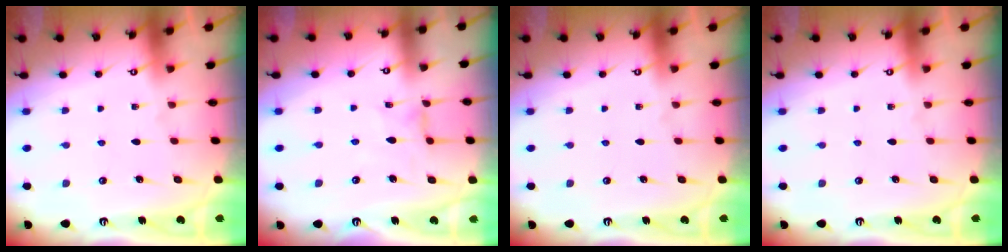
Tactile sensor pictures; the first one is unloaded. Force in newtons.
{"total": 0.7, "press": 0.7, "slide": 0.0}
{"total": 0.0}
{"total": 0.0}